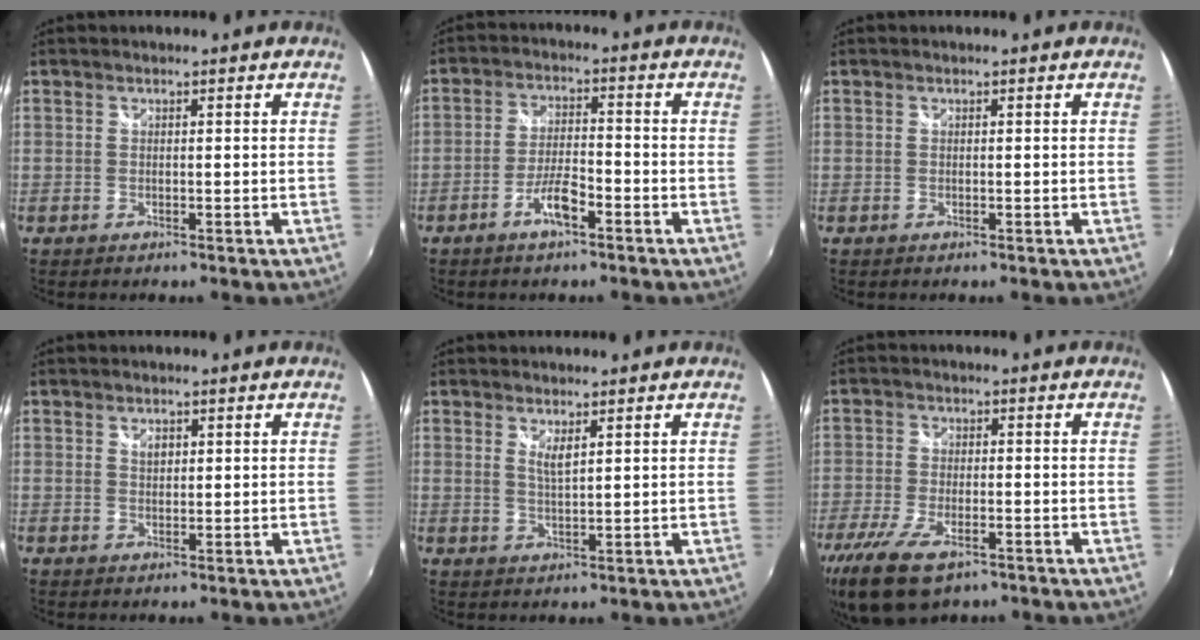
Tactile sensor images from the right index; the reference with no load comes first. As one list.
[{"total": 5.6, "force": [-3.4, 1.3, 4.2], "torque": [-0.091, 0.002, -0.063]}, {"total": 0.0}, {"total": 1.6, "force": [0.7, 1.1, 0.9], "torque": [-0.012, 0.002, 0.013]}, {"total": 2.4, "force": [1.3, 0.3, 2.0], "torque": [-0.036, -0.005, 0.021]}, {"total": 12.0, "force": [-7.6, 5.2, 7.6], "torque": [-0.186, -0.041, -0.140]}]